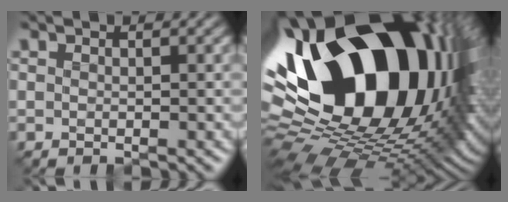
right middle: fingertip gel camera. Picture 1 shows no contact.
{"total": 22.0, "force": [5.2, 13.3, 16.7], "torque": [-0.315, 0.018, 0.072]}